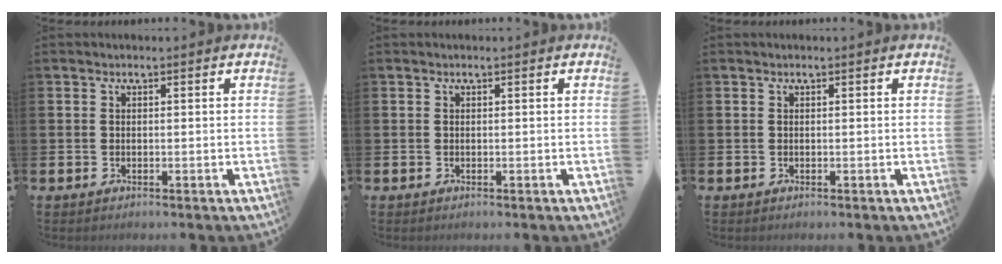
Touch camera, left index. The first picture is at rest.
{"total": 0.0}
{"total": 0.0}